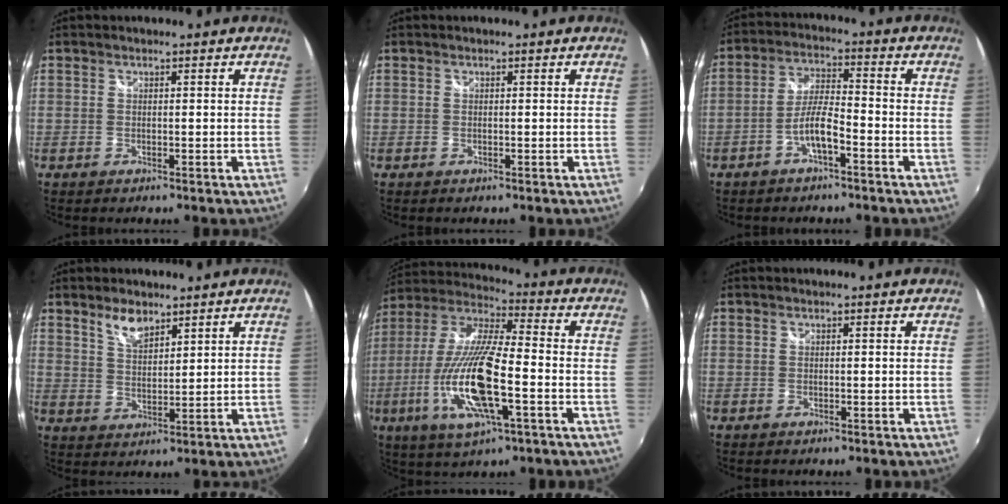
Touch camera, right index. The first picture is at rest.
{"total": 0.0}
{"total": 6.0, "force": [-3.3, 1.2, 4.8], "torque": [-0.104, 0.011, -0.060]}
{"total": 5.3, "force": [3.9, 2.1, 2.9], "torque": [-0.048, 0.001, 0.073]}
{"total": 19.5, "force": [-6.1, 4.7, 17.9], "torque": [-0.365, -0.025, -0.117]}
{"total": 0.0}